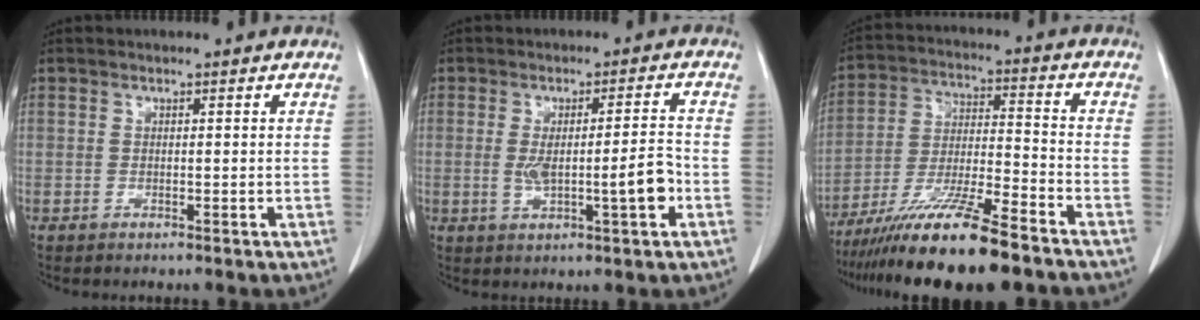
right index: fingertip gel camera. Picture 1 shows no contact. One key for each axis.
{"total": 7.4, "fx": -1.4, "fy": 1.0, "fz": 7.2, "tx": -0.116, "ty": 0.007, "tz": -0.015}
{"total": 15.7, "fx": -12.0, "fy": 0.6, "fz": 10.1, "tx": -0.198, "ty": -0.031, "tz": -0.213}